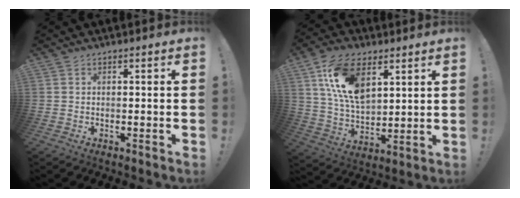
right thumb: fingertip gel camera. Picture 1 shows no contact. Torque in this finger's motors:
{"motor_torque": [1.77, 1.98, 0.74, -0.38, 0.16]}